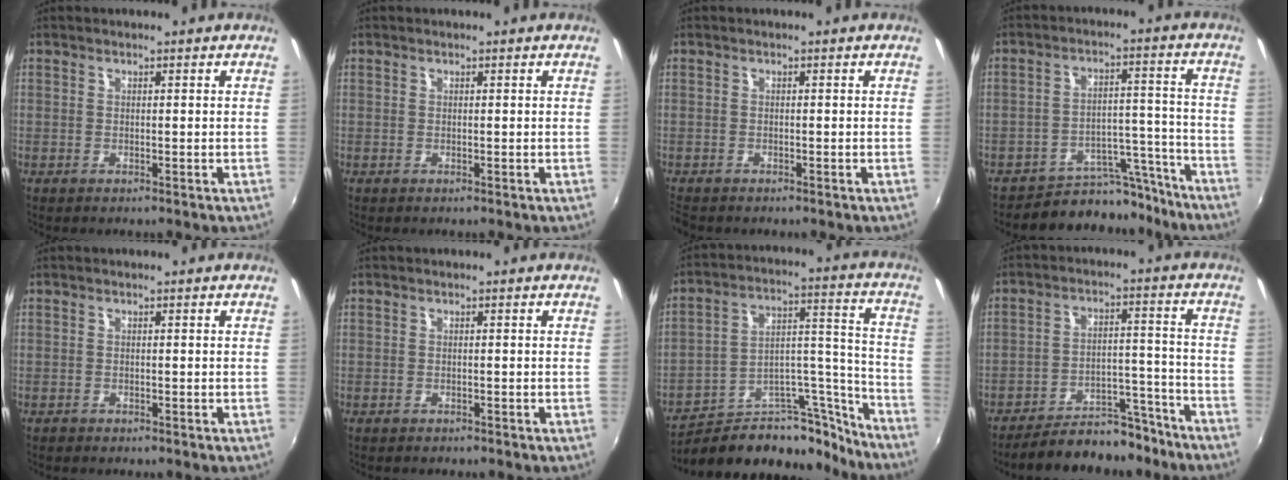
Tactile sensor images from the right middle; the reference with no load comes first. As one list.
[{"total": 0.0}, {"total": 2.0, "force": [-1.8, 0.6, 0.5], "torque": [-0.015, -0.012, -0.032]}, {"total": 10.4, "force": [-9.4, 4.2, 0.9], "torque": [-0.001, 0.045, -0.128]}, {"total": 0.6, "force": [-0.5, 0.3, 0.0], "torque": [-0.002, -0.001, -0.010]}, {"total": 1.1, "force": [-1.0, 0.4, 0.1], "torque": [-0.005, -0.009, -0.013]}, {"total": 20.3, "force": [-17.3, 7.5, 7.4], "torque": [-0.097, 0.051, -0.255]}, {"total": 14.7, "force": [-13.0, 5.1, 4.8], "torque": [-0.097, 0.021, -0.175]}]